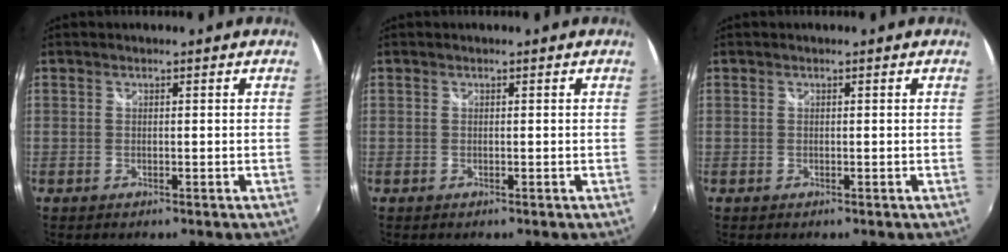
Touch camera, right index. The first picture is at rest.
{"total": 0.0}
{"total": 0.0}